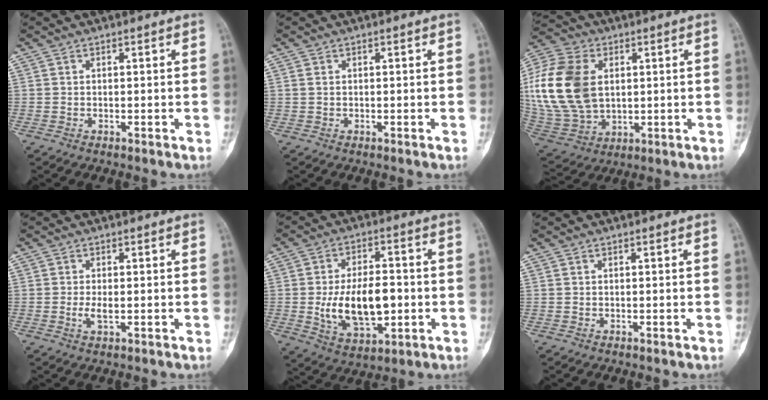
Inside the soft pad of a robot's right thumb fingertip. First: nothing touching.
{"total": 0.8, "force": [0.2, 0.6, 0.5], "torque": [-0.014, 0.002, 0.006]}
{"total": 22.5, "force": [3.4, 15.3, 16.1], "torque": [-0.354, -0.009, 0.074]}
{"total": 2.1, "force": [-0.3, 0.8, 1.9], "torque": [-0.044, -0.004, -0.005]}
{"total": 14.3, "force": [-1.6, 8.0, 11.8], "torque": [-0.183, 0.005, -0.016]}
{"total": 0.0}